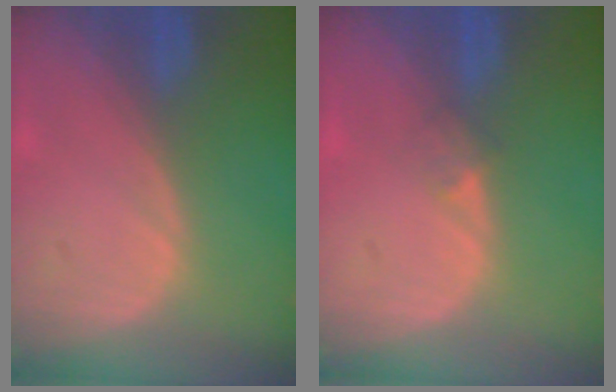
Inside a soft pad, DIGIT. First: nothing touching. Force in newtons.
{"total": 1.5, "press": 1.2, "slide": 1.0}